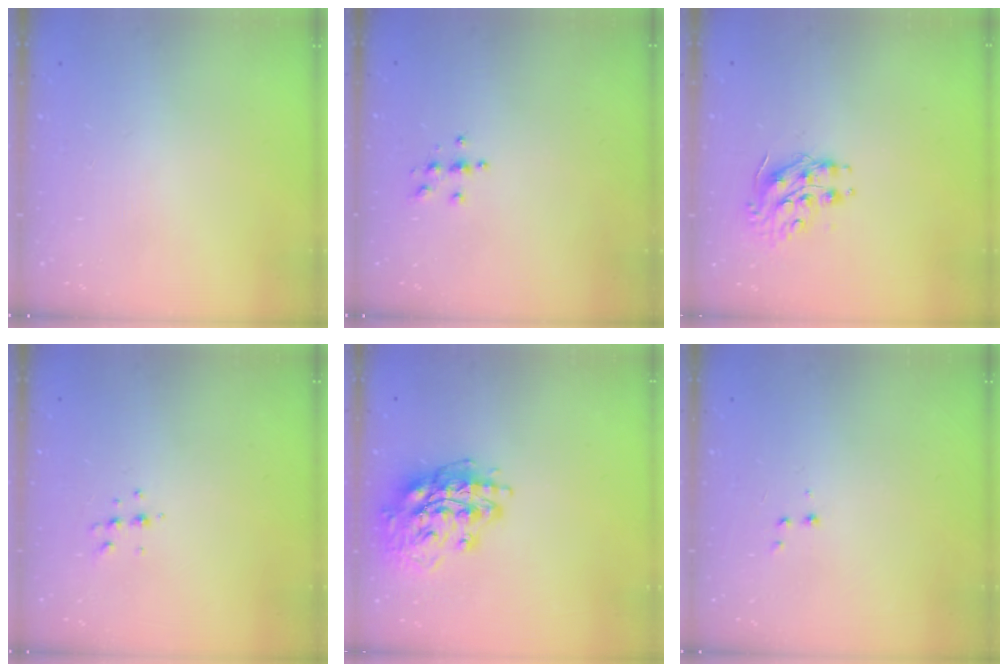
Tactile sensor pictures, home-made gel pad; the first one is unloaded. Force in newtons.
{"total": 3.6, "press": 3.6, "slide": 0.4}
{"total": 8.9, "press": 8.9, "slide": 0.7}
{"total": 4.3, "press": 4.2, "slide": 0.6}
{"total": 15.6, "press": 15.6, "slide": 1.3}
{"total": 2.6, "press": 2.5, "slide": 0.6}